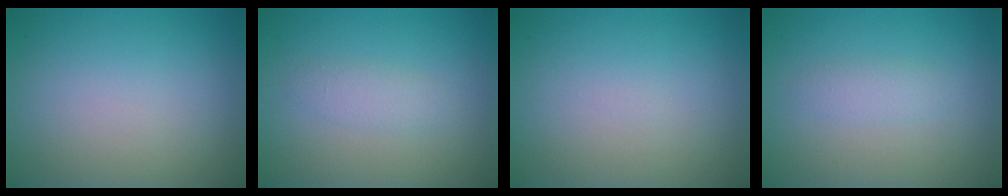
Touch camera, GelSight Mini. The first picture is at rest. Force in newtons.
{"total": 1.4, "press": 1.4, "slide": 0.0}
{"total": 0.0}
{"total": 1.5, "press": 1.5, "slide": 0.1}